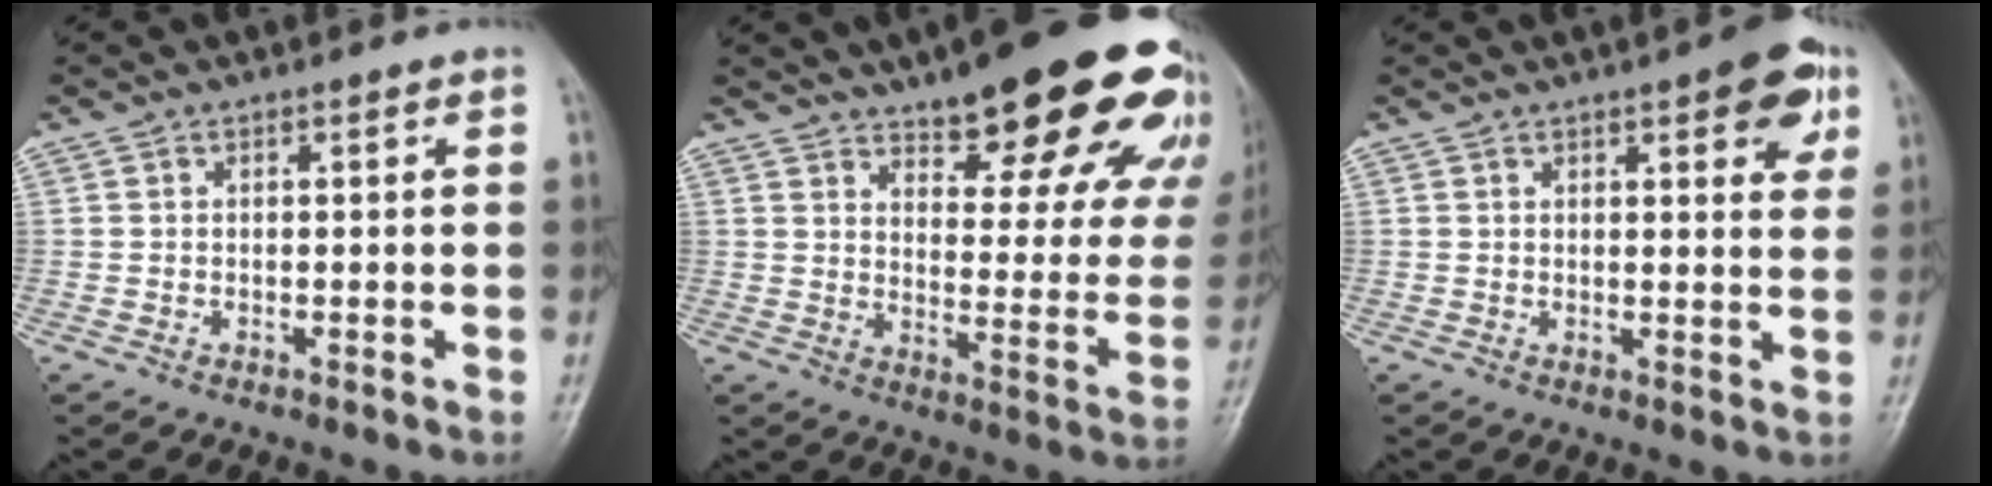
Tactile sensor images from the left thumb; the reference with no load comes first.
{"total": 26.7, "force": [18.6, 8.2, 17.2], "torque": [-0.186, -0.079, 0.235]}
{"total": 7.6, "force": [3.8, 2.7, 6.1], "torque": [-0.052, -0.011, 0.041]}